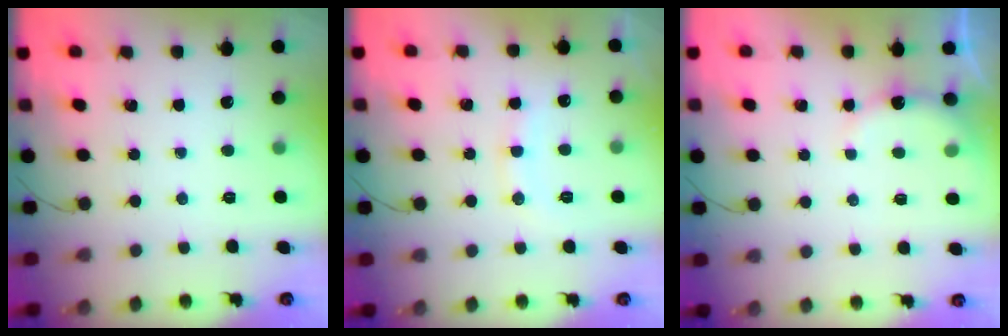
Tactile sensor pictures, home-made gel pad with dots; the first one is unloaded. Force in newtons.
{"total": 9.9, "press": 9.9, "slide": 1.2}
{"total": 7.1, "press": 6.9, "slide": 1.2}